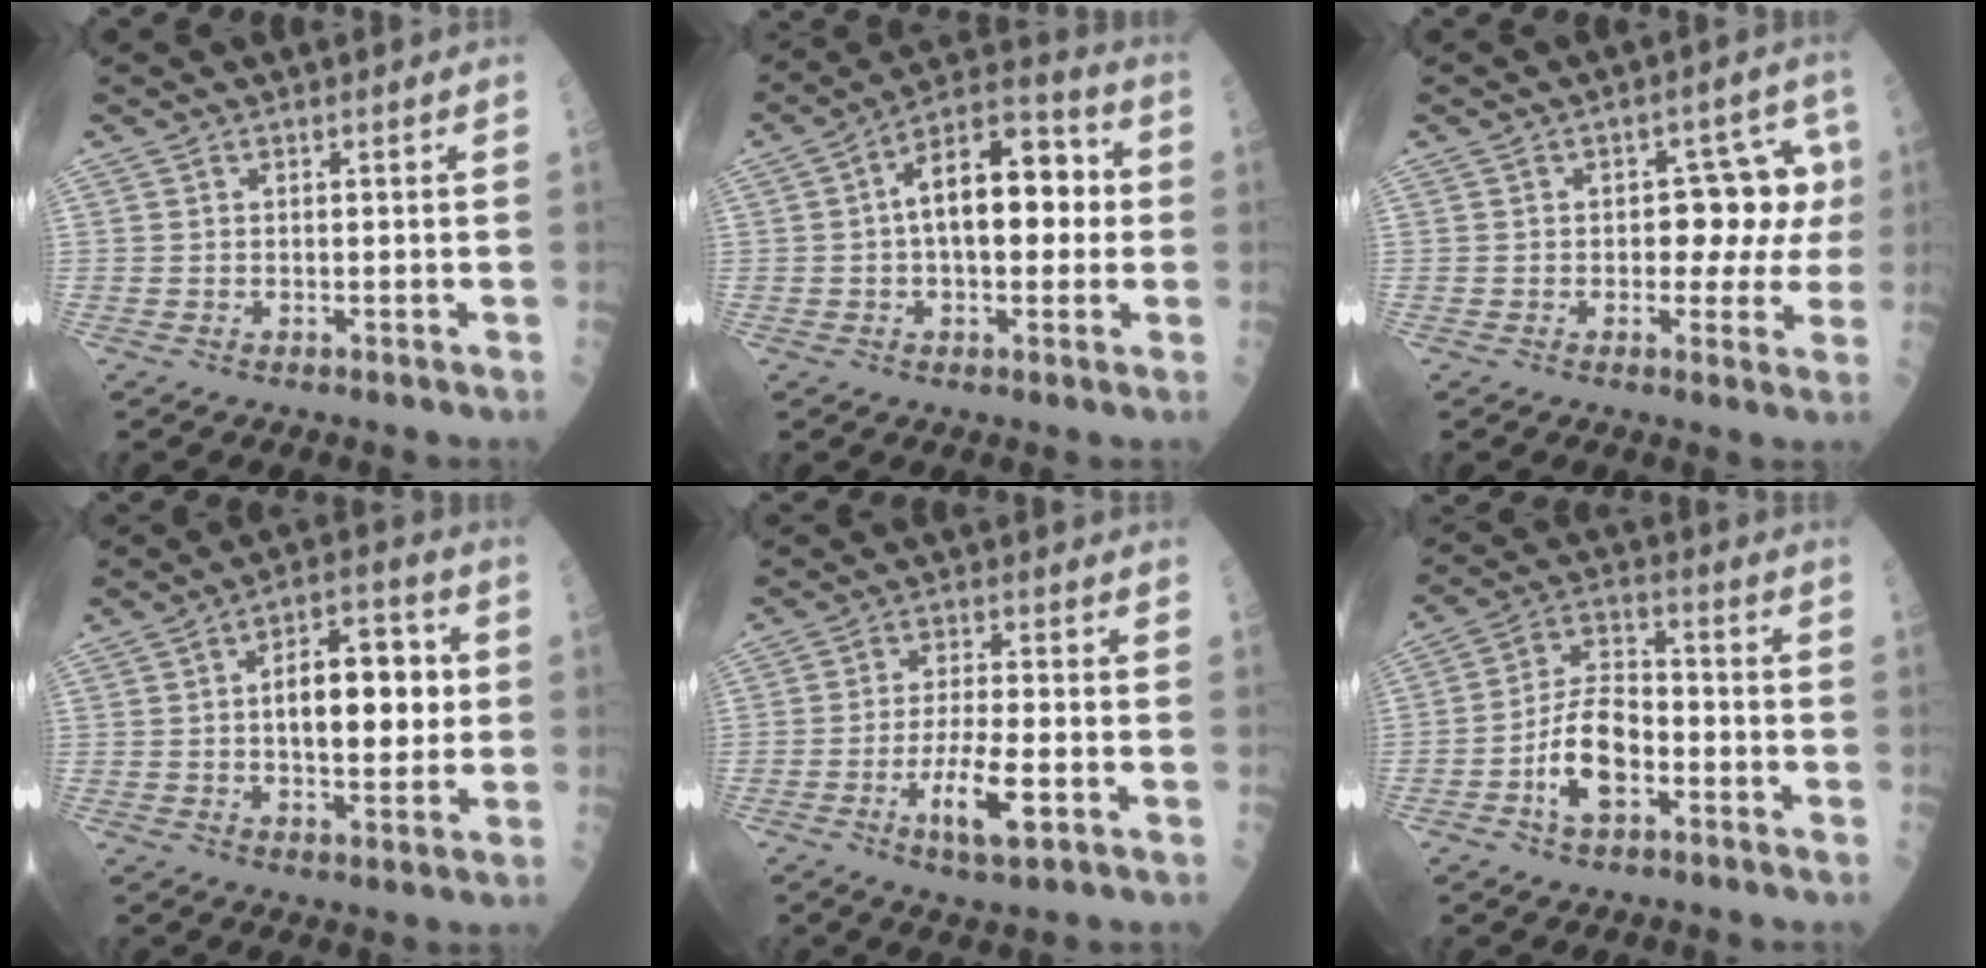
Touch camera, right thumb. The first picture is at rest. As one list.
[{"total": 15.9, "force": [1.2, 8.2, 13.5], "torque": [-0.182, 0.036, 0.010]}, {"total": 9.2, "force": [0.5, 5.6, 7.2], "torque": [-0.036, 0.025, 0.002]}, {"total": 13.6, "force": [1.0, 6.7, 11.8], "torque": [-0.143, 0.017, 0.010]}, {"total": 8.5, "force": [-3.0, 1.8, 7.8], "torque": [-0.153, 0.004, -0.052]}, {"total": 11.1, "force": [-4.0, 5.9, 8.5], "torque": [-0.150, 0.040, -0.074]}]